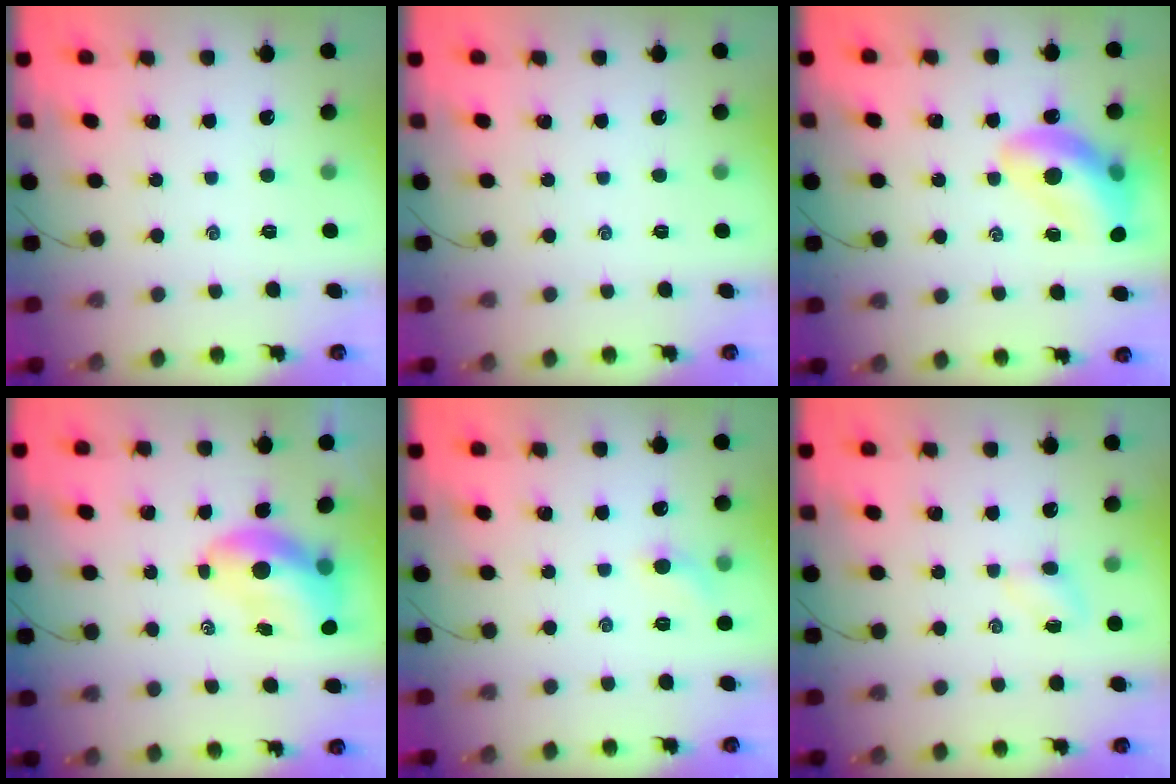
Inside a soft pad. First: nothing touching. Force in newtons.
{"total": 0.0}
{"total": 17.3, "press": 16.8, "slide": 4.4}
{"total": 7.8, "press": 7.7, "slide": 1.6}
{"total": 4.3, "press": 4.0, "slide": 1.4}
{"total": 2.8, "press": 2.6, "slide": 1.0}